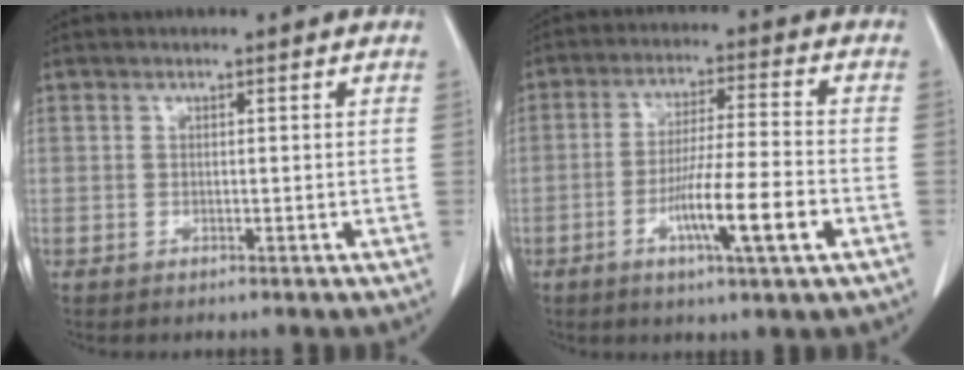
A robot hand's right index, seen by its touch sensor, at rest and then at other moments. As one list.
[{"total": 10.6, "force": [-4.0, 0.0, 9.9], "torque": [-0.172, -0.011, -0.071]}]